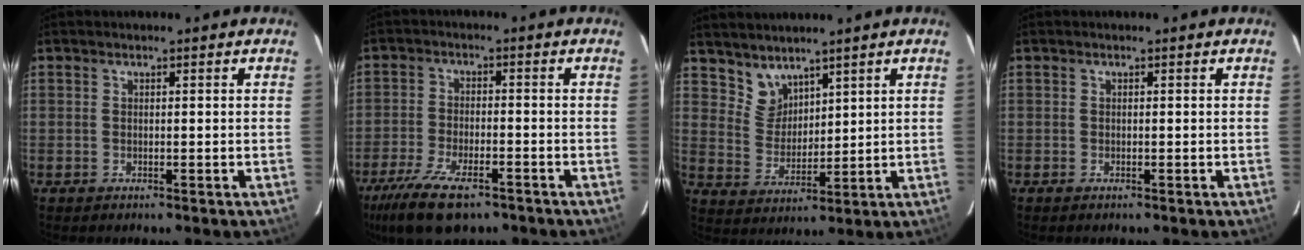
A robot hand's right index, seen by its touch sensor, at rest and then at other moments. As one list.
[{"total": 13.8, "force": [-9.4, 5.3, 8.6], "torque": [-0.199, -0.033, -0.166]}, {"total": 5.6, "force": [4.7, 2.9, 0.9], "torque": [-0.009, 0.002, 0.101]}, {"total": 0.0}]